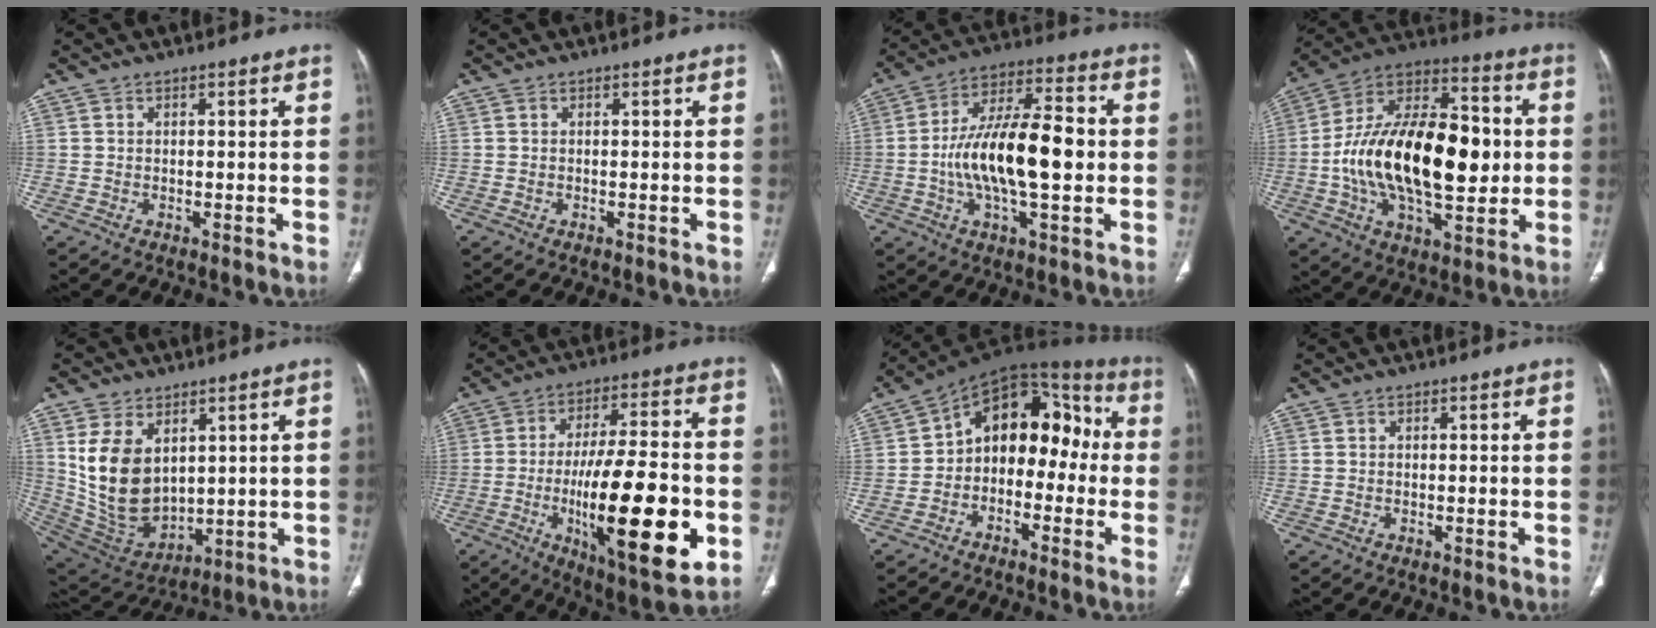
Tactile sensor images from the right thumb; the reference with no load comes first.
{"total": 0.0}
{"total": 17.4, "force": [-1.2, 6.8, 16.0], "torque": [-0.282, 0.027, -0.023]}
{"total": 27.3, "force": [-0.8, 14.1, 23.4], "torque": [-0.393, 0.023, -0.010]}
{"total": 15.0, "force": [4.2, 9.7, 10.6], "torque": [-0.179, -0.022, 0.114]}
{"total": 24.2, "force": [-5.9, 6.8, 22.4], "torque": [-0.353, 0.005, -0.076]}
{"total": 14.8, "force": [-1.5, 10.2, 10.7], "torque": [-0.104, 0.066, -0.041]}
{"total": 0.0}